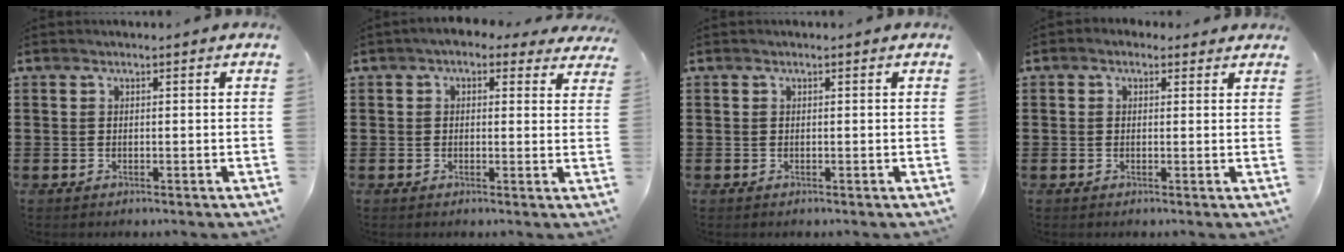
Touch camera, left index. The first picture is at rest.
{"total": 2.4, "force": [1.4, 1.3, 1.5], "torque": [-0.027, 0.002, 0.021]}
{"total": 0.0}
{"total": 1.2, "force": [0.6, 0.9, 0.5], "torque": [-0.012, 0.007, 0.011]}